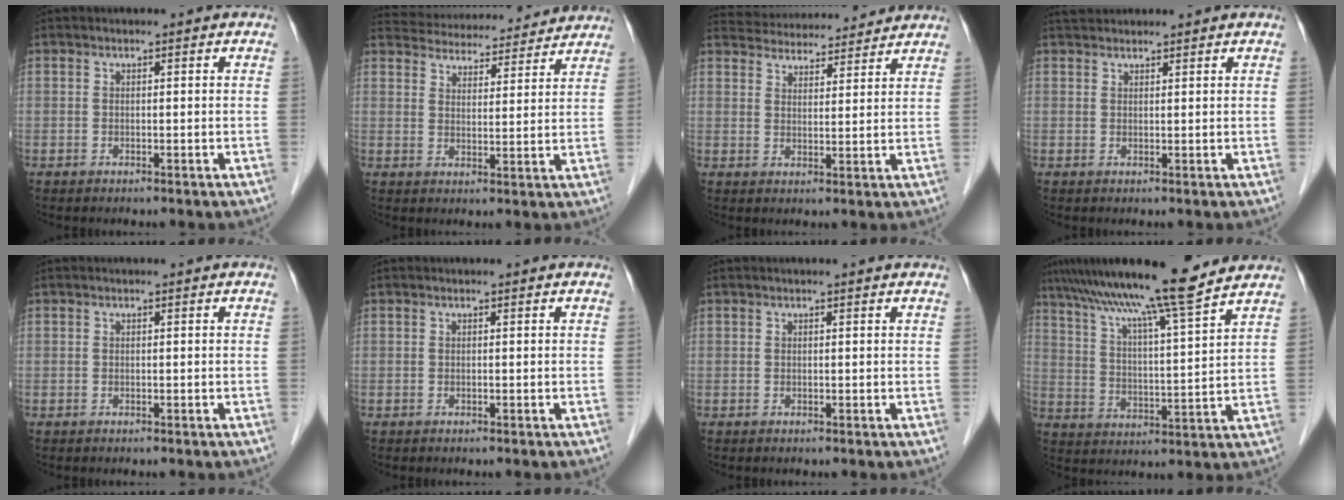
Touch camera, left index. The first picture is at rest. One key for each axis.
{"total": 18.1, "fx": 17.1, "fy": 4.0, "fz": 4.1, "tx": -0.066, "ty": 0.030, "tz": 0.230}
{"total": 13.8, "fx": 13.2, "fy": 2.7, "fz": 3.0, "tx": -0.046, "ty": 0.033, "tz": 0.188}
{"total": 3.0, "fx": 2.9, "fy": 0.5, "fz": 0.5, "tx": -0.008, "ty": 0.031, "tz": 0.051}
{"total": 0.0}
{"total": 0.0}
{"total": 1.3, "fx": 1.3, "fy": 0.0, "fz": 0.4, "tx": -0.012, "ty": 0.009, "tz": 0.013}
{"total": 16.8, "fx": 14.0, "fy": -0.3, "fz": 9.2, "tx": -0.157, "ty": 0.024, "tz": 0.218}